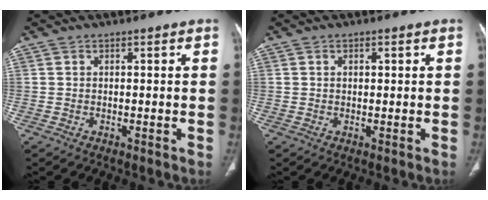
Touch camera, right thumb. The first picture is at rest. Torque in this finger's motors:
{"motor_torque": [-0.12, 0.09, -0.09, 0.12, -0.06]}